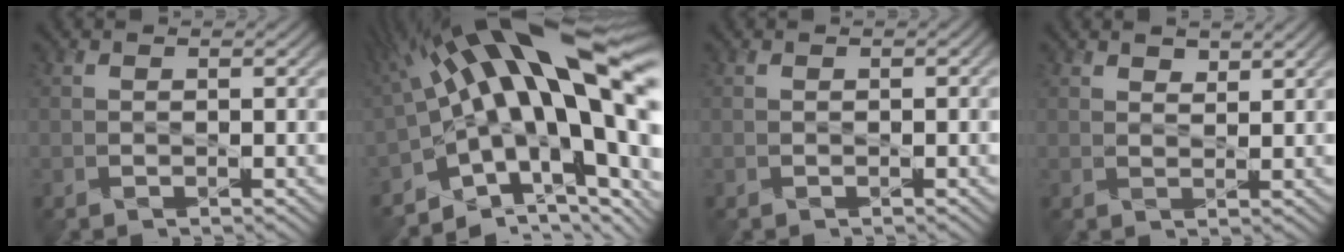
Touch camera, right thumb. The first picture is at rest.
{"total": 20.2, "force": [1.5, 9.0, 18.0], "torque": [-0.282, -0.003, 0.027]}
{"total": 0.0}
{"total": 1.6, "force": [1.4, 0.5, 0.7], "torque": [-0.017, -0.003, 0.029]}